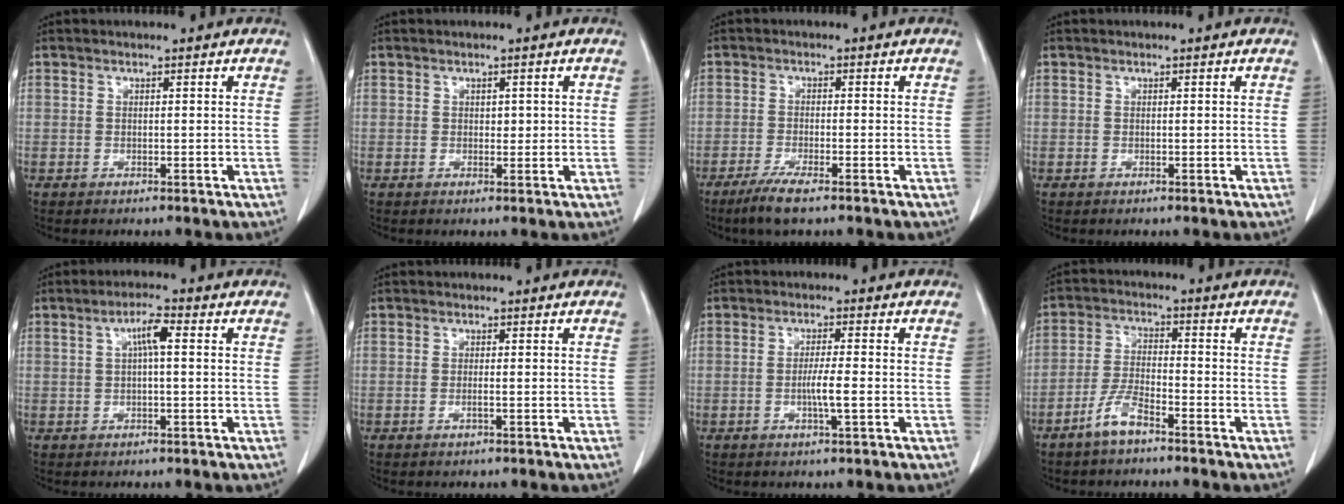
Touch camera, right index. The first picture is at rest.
{"total": 1.3, "force": [0.2, 0.9, 1.0], "torque": [-0.010, 0.000, 0.004]}
{"total": 4.4, "force": [-3.1, 0.4, 3.1], "torque": [-0.062, -0.011, -0.056]}
{"total": 0.0}
{"total": 3.6, "force": [0.7, 0.5, 3.5], "torque": [-0.065, 0.009, 0.010]}
{"total": 0.7, "force": [-0.2, -0.1, 0.6], "torque": [-0.010, 0.002, -0.003]}
{"total": 3.5, "force": [-0.8, -0.2, 3.4], "torque": [-0.060, -0.002, -0.013]}
{"total": 5.4, "force": [-3.9, 1.1, 3.5], "torque": [-0.080, -0.002, -0.077]}